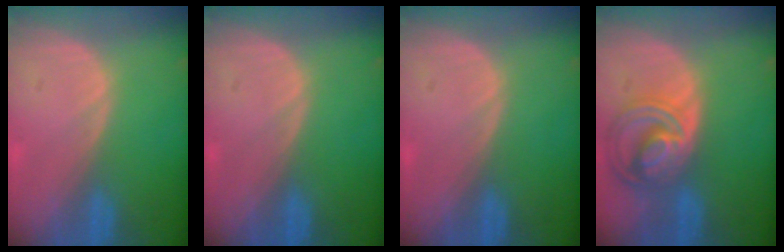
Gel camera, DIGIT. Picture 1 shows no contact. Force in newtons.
{"total": 0.0}
{"total": 0.0}
{"total": 8.7, "press": 7.5, "slide": 4.4}